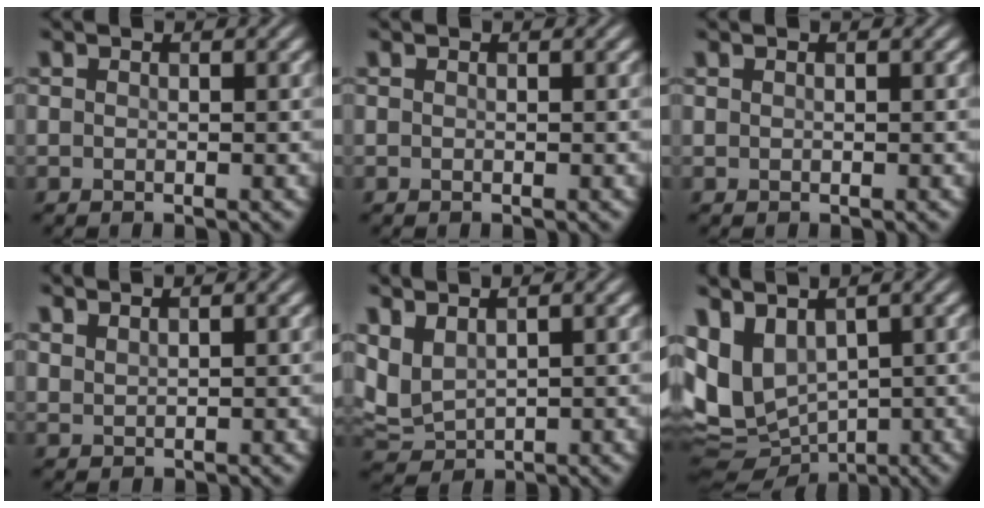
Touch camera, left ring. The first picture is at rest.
{"total": 0.0}
{"total": 0.0}
{"total": 1.7, "force": [1.5, 0.4, 0.6], "torque": [-0.004, 0.001, 0.023]}
{"total": 3.6, "force": [1.6, 2.0, 2.5], "torque": [-0.066, 0.005, 0.041]}
{"total": 9.1, "force": [0.7, 6.3, 6.5], "torque": [-0.134, -0.013, 0.041]}